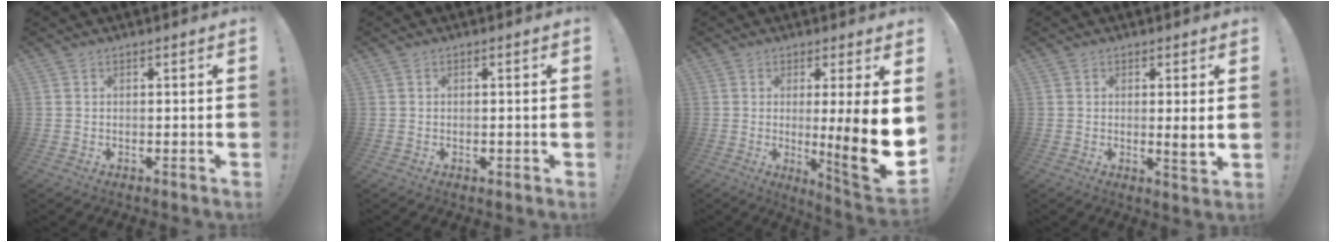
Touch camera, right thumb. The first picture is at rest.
{"total": 0.6, "force": [-0.1, 0.5, 0.2], "torque": [-0.003, 0.002, 0.000]}
{"total": 14.7, "force": [-0.7, 0.6, 14.7], "torque": [-0.197, -0.022, -0.006]}
{"total": 3.7, "force": [0.8, -0.3, 3.6], "torque": [-0.050, -0.015, 0.009]}